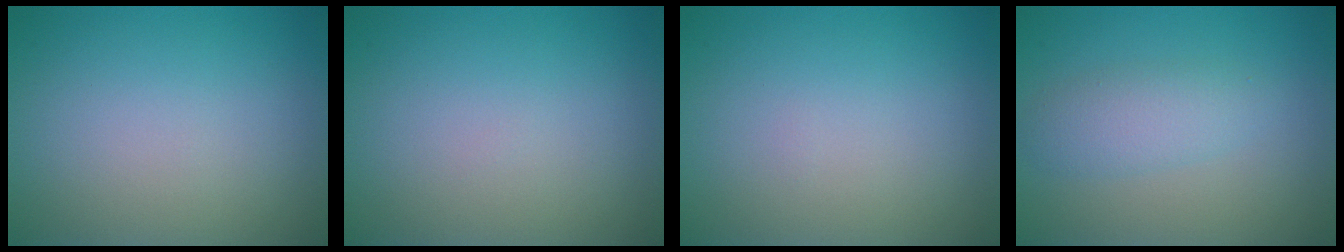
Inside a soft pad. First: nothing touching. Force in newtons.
{"total": 0.0}
{"total": 0.0}
{"total": 2.6, "press": 2.6, "slide": 0.1}